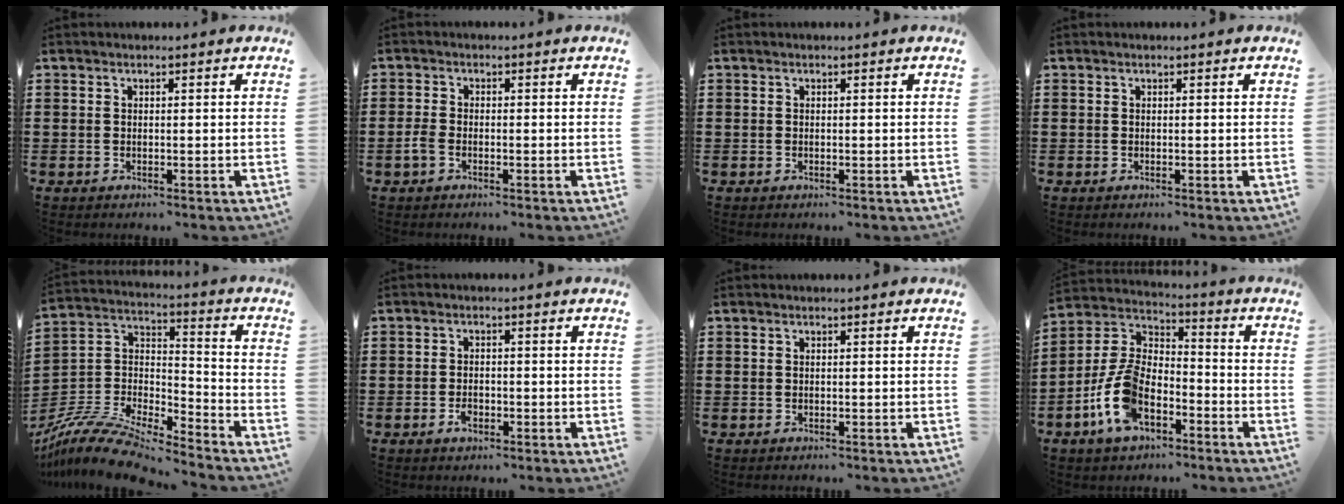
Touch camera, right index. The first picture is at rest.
{"total": 1.8, "force": [-1.0, 0.9, 1.3], "torque": [-0.040, -0.004, -0.024]}
{"total": 0.0}
{"total": 0.0}
{"total": 11.2, "force": [-10.1, 2.4, 4.1], "torque": [-0.094, 0.020, -0.204]}
{"total": 1.9, "force": [-1.0, 1.1, 1.3], "torque": [-0.025, 0.002, -0.018]}
{"total": 0.0}
{"total": 11.0, "force": [-5.5, 5.3, 7.9], "torque": [-0.195, 0.001, -0.110]}